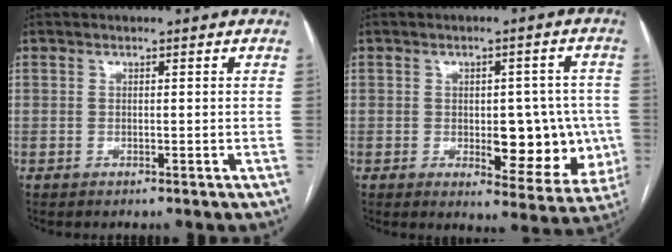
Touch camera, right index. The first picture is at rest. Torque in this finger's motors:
{"motor_torque": [1.40, 0.17, 0.30, 0.08]}